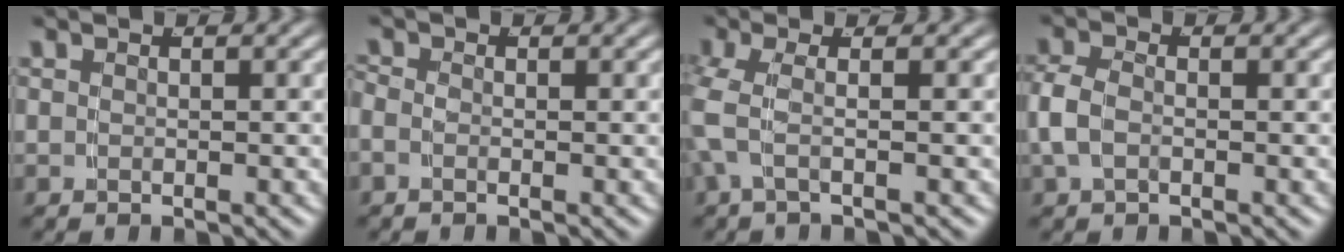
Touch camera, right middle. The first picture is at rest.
{"total": 0.9, "force": [-0.3, 0.5, 0.7], "torque": [-0.021, -0.006, -0.007]}
{"total": 2.8, "force": [0.4, 0.7, 2.7], "torque": [-0.058, 0.007, 0.003]}
{"total": 2.2, "force": [-0.4, 1.3, 1.7], "torque": [-0.049, -0.007, -0.002]}